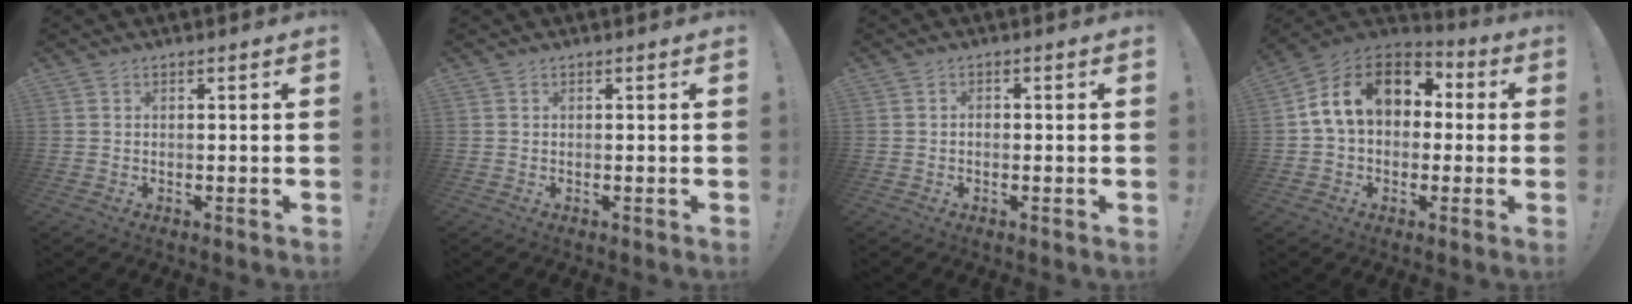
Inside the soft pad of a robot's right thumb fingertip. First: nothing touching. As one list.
[{"total": 0.0}, {"total": 1.1, "force": [-0.4, 0.7, 0.7], "torque": [-0.014, 0.005, -0.007]}, {"total": 16.8, "force": [4.2, 11.7, 11.3], "torque": [-0.185, 0.010, 0.077]}]